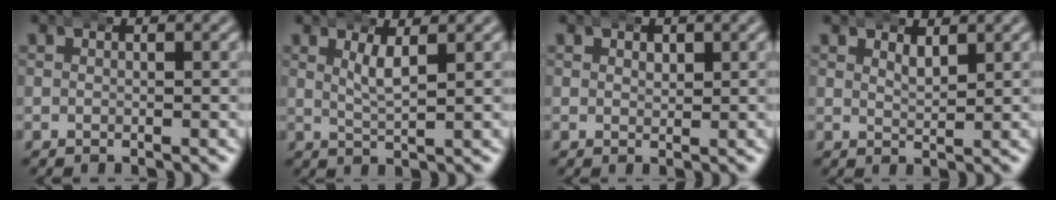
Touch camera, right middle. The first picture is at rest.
{"total": 2.4, "force": [1.4, 0.1, 1.9], "torque": [-0.039, -0.003, 0.029]}
{"total": 1.0, "force": [0.5, 0.7, 0.5], "torque": [-0.008, -0.006, 0.012]}
{"total": 1.6, "force": [1.4, 0.3, 0.8], "torque": [-0.016, -0.010, 0.030]}